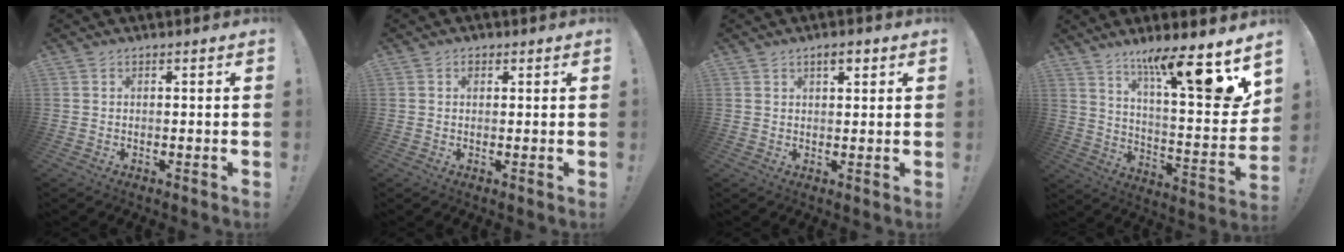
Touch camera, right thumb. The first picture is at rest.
{"total": 1.4, "force": [0.5, 1.1, 0.7], "torque": [-0.001, -0.001, 0.005]}
{"total": 3.2, "force": [1.9, 1.2, 2.3], "torque": [-0.027, -0.008, 0.028]}
{"total": 16.3, "force": [10.9, 0.6, 12.2], "torque": [-0.197, -0.087, 0.160]}